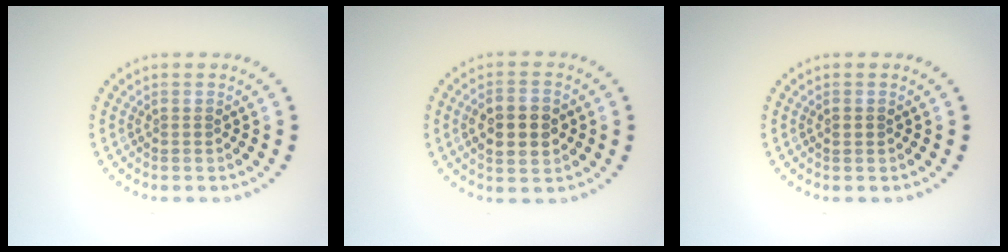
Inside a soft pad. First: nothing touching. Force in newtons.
{"total": 4.5, "press": 4.5, "slide": 0.3}
{"total": 0.9, "press": 0.9, "slide": 0.1}